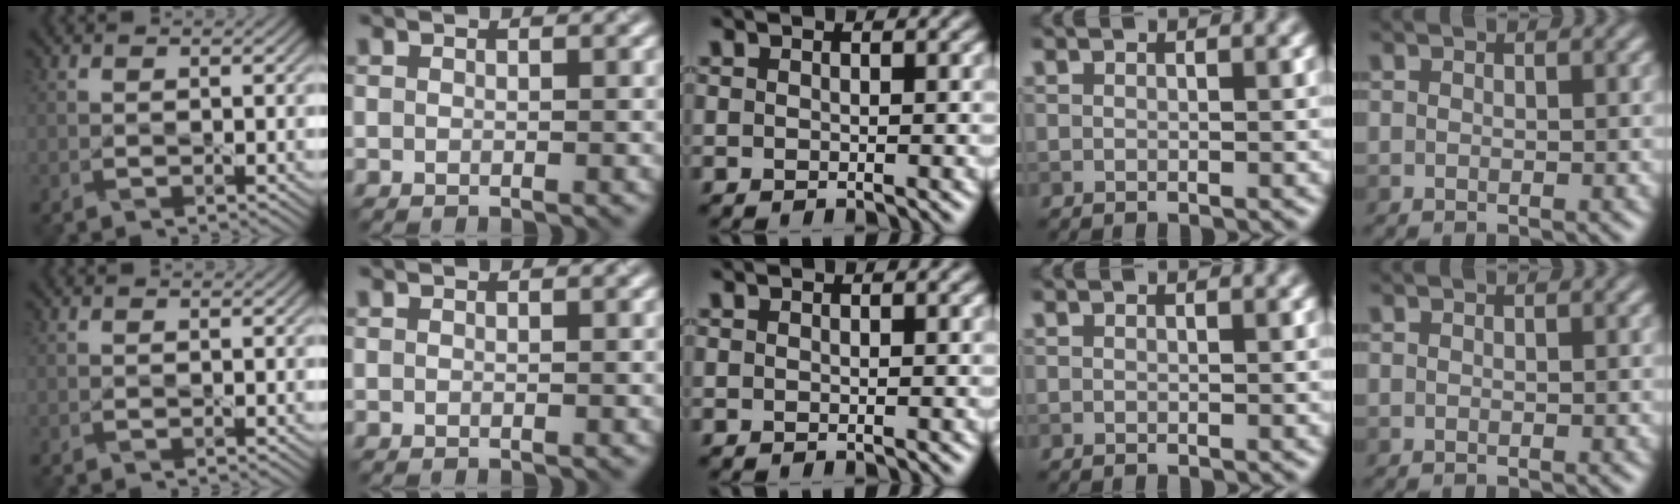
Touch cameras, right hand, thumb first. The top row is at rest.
{}